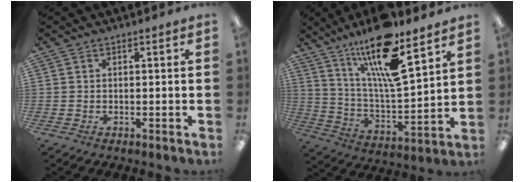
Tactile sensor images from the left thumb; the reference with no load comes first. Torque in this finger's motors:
{"motor_torque": [0.65, 0.26, 1.30, -1.47, 0.11]}